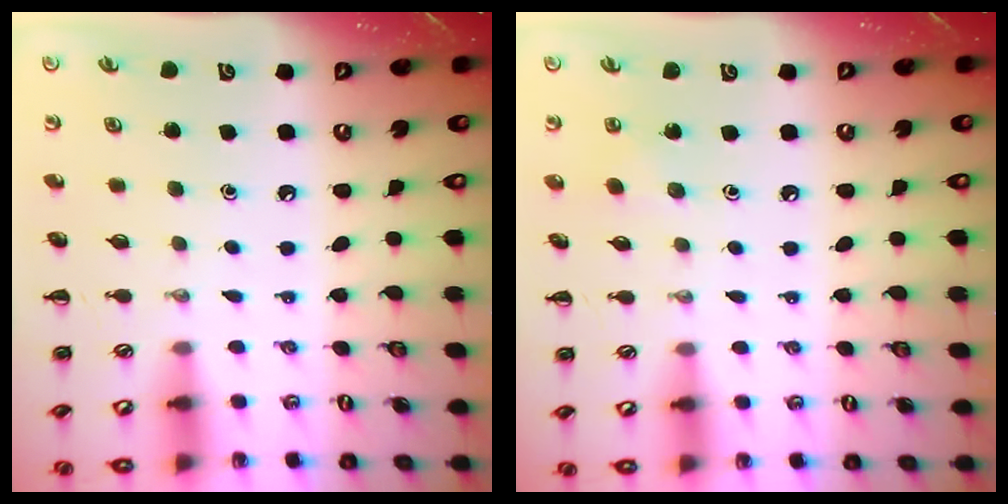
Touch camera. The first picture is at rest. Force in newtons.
{"total": 5.0, "press": 4.7, "slide": 1.6}